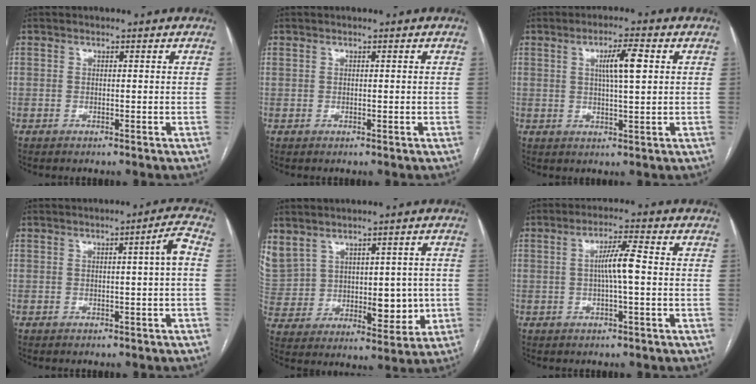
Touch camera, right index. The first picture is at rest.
{"total": 0.0}
{"total": 5.6, "force": [1.5, 0.4, 5.4], "torque": [-0.094, 0.004, 0.026]}
{"total": 3.1, "force": [0.0, -0.4, 3.1], "torque": [-0.043, 0.004, 0.001]}
{"total": 16.5, "force": [4.6, 11.5, 10.9], "torque": [-0.248, 0.029, 0.120]}
{"total": 5.1, "force": [-0.1, 0.1, 5.1], "torque": [-0.091, 0.008, -0.002]}